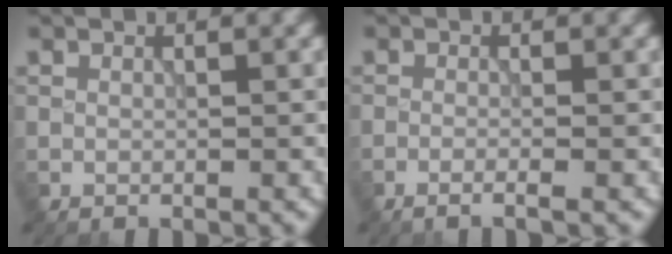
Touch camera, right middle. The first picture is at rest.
{"total": 1.6, "force": [-0.8, 0.3, 1.3], "torque": [-0.017, -0.002, -0.023]}